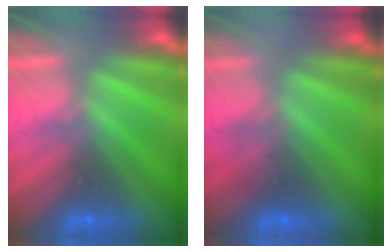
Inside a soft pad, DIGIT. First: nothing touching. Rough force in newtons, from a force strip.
{"total": 1.7}